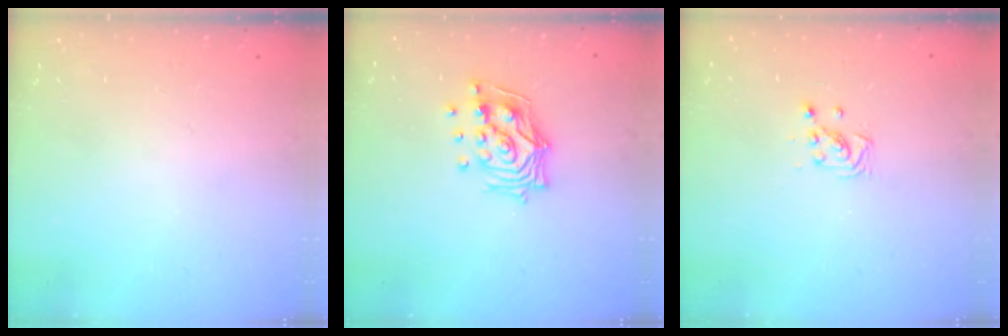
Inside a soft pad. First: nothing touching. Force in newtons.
{"total": 12.9, "press": 12.7, "slide": 2.2}
{"total": 2.9, "press": 2.9, "slide": 0.3}